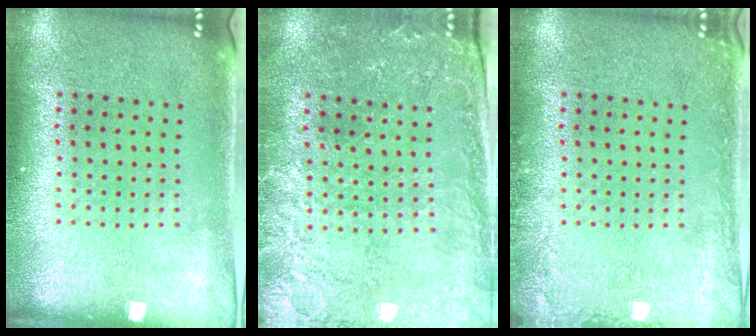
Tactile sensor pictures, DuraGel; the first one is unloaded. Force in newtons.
{"total": 0.7, "press": 0.6, "slide": 0.4}
{"total": 1.6, "press": 1.6, "slide": 0.3}